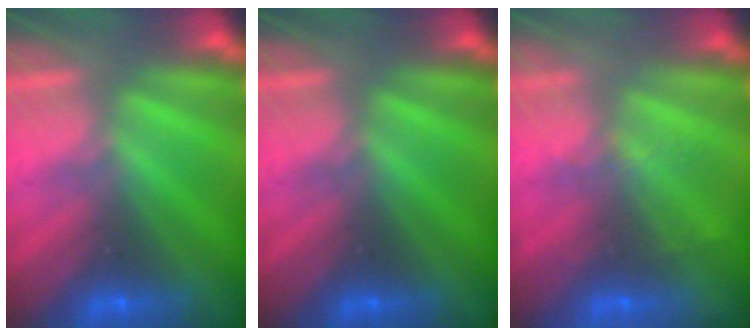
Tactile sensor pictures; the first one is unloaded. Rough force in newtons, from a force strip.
{"total": 0.0}
{"total": 2.0}